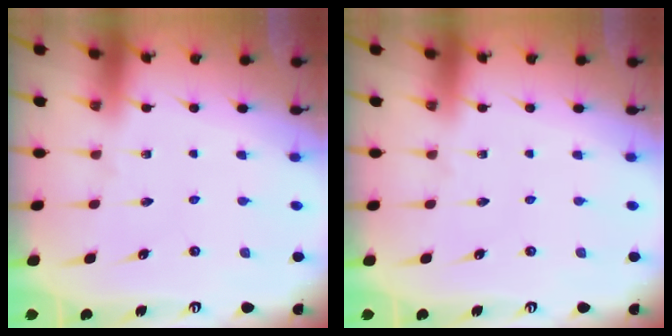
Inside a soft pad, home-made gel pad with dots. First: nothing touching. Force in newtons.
{"total": 0.0}